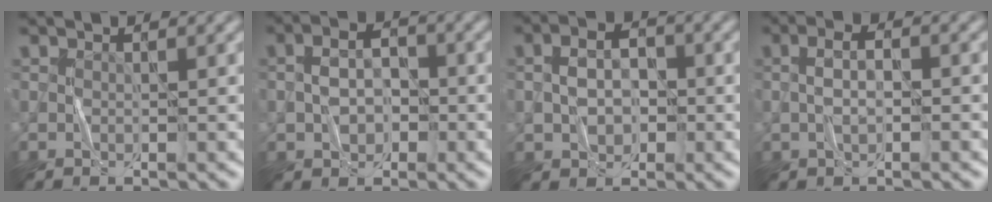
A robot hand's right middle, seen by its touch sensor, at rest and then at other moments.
{"total": 3.6, "force": [-0.6, 2.5, 2.5], "torque": [-0.040, 0.004, -0.017]}
{"total": 3.7, "force": [-0.3, 2.7, 2.6], "torque": [-0.045, 0.003, -0.012]}
{"total": 2.6, "force": [-0.4, 1.0, 2.4], "torque": [-0.049, 0.005, -0.009]}